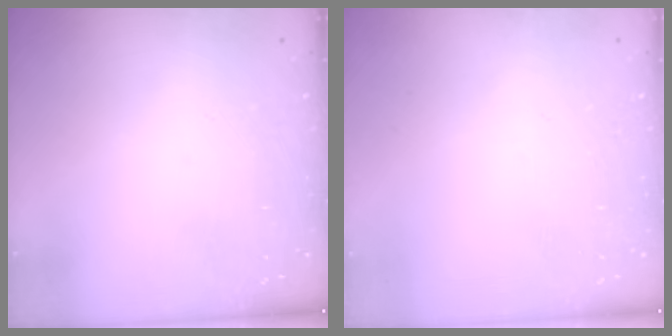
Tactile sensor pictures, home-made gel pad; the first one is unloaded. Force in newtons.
{"total": 0.0}